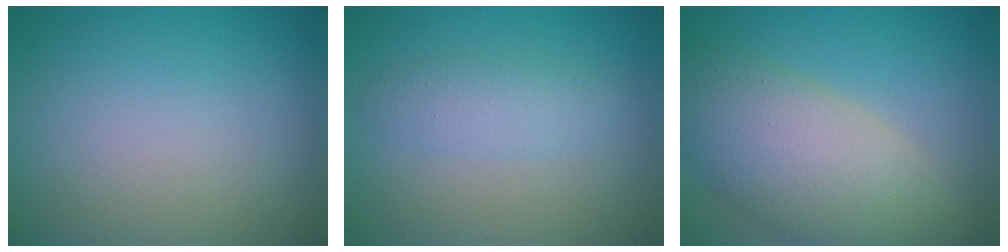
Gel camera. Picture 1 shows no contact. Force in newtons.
{"total": 2.3, "press": 2.3, "slide": 0.1}
{"total": 8.7, "press": 8.6, "slide": 0.9}